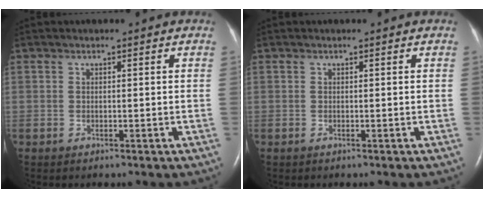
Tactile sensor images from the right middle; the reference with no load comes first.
{"total": 0.0}